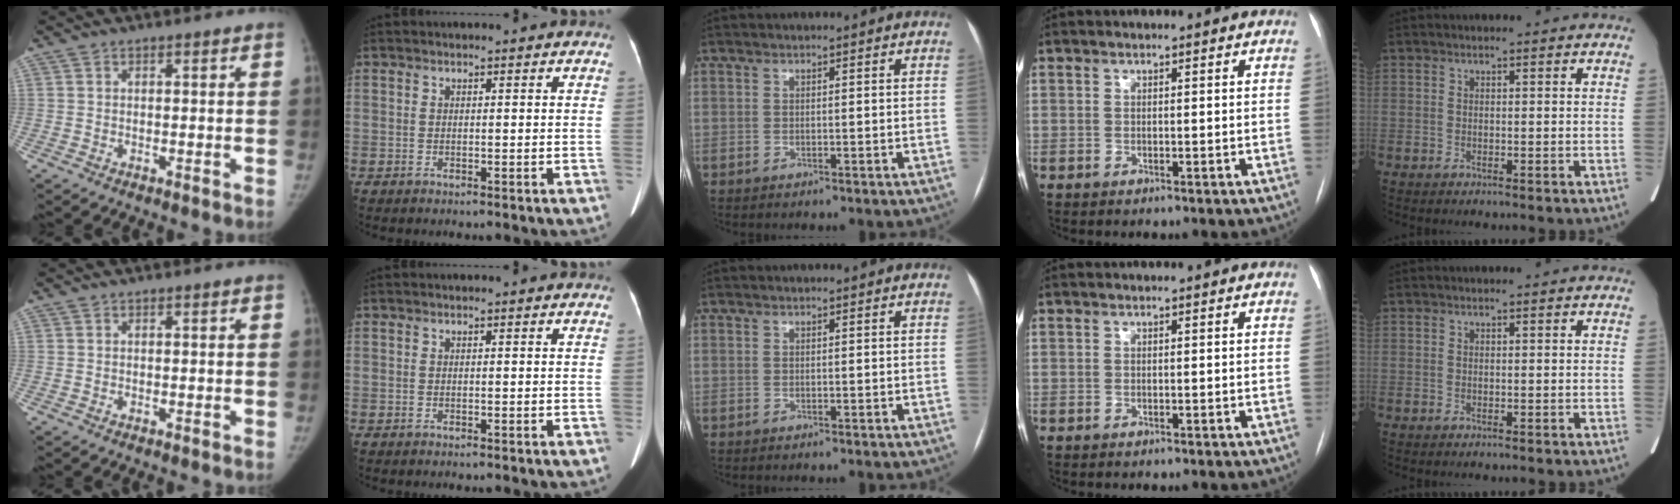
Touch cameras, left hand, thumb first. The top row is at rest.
{}